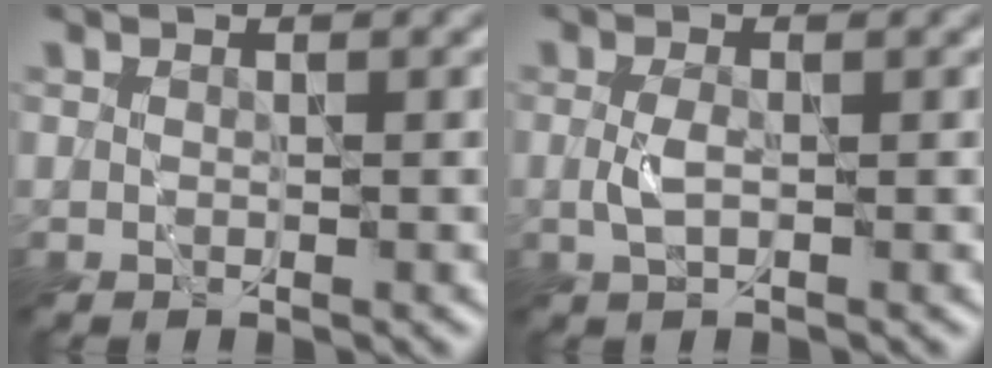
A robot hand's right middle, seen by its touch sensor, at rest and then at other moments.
{"total": 1.7, "force": [-0.1, 0.6, 1.5], "torque": [-0.037, 0.000, -0.003]}